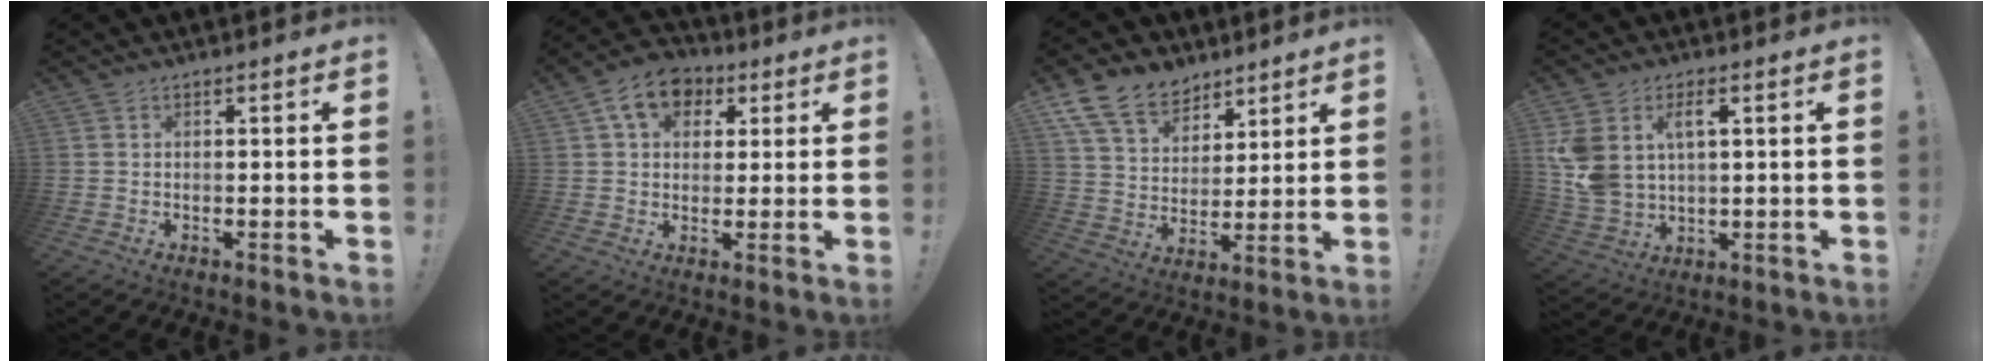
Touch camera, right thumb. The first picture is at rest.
{"total": 10.9, "force": [4.5, 8.2, 5.6], "torque": [-0.085, -0.006, 0.085]}
{"total": 13.8, "force": [9.6, 8.8, 4.4], "torque": [-0.087, -0.062, 0.186]}
{"total": 9.6, "force": [3.9, 6.1, 6.2], "torque": [-0.127, -0.014, 0.073]}